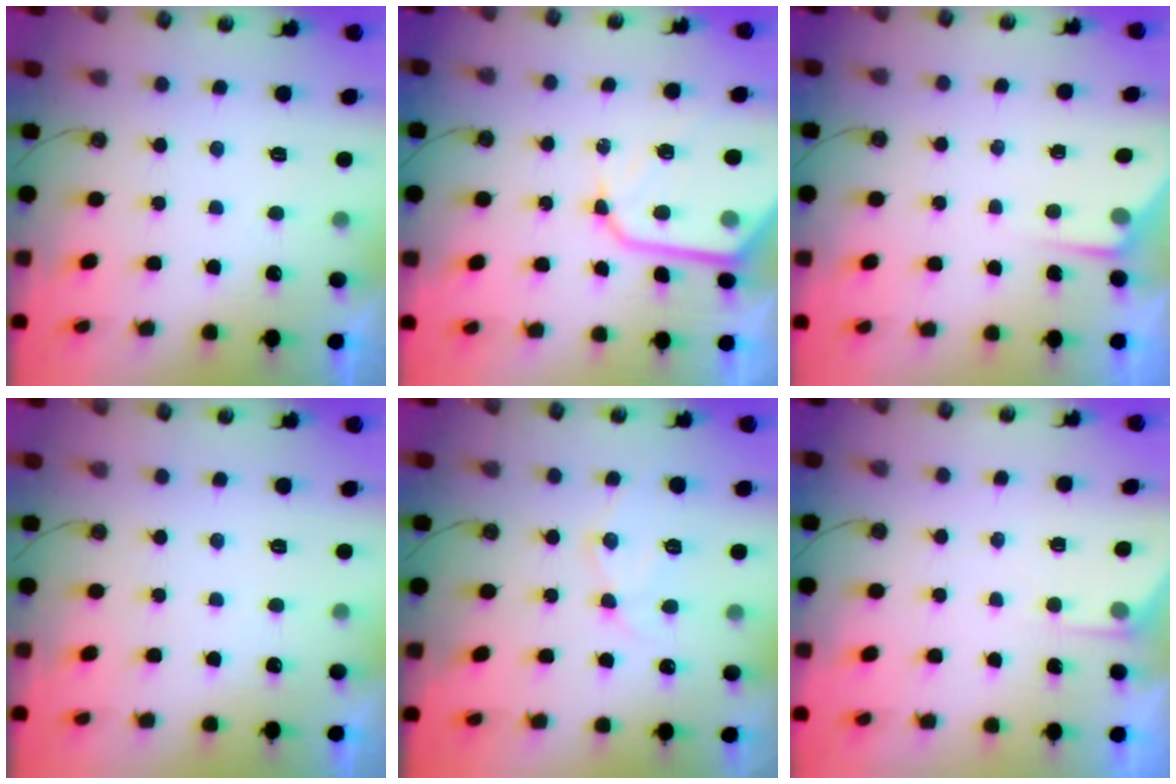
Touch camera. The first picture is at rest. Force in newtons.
{"total": 13.5, "press": 13.4, "slide": 1.2}
{"total": 2.8, "press": 2.8, "slide": 0.4}
{"total": 0.0}
{"total": 11.0, "press": 11.0, "slide": 0.8}
{"total": 3.0, "press": 2.9, "slide": 0.4}